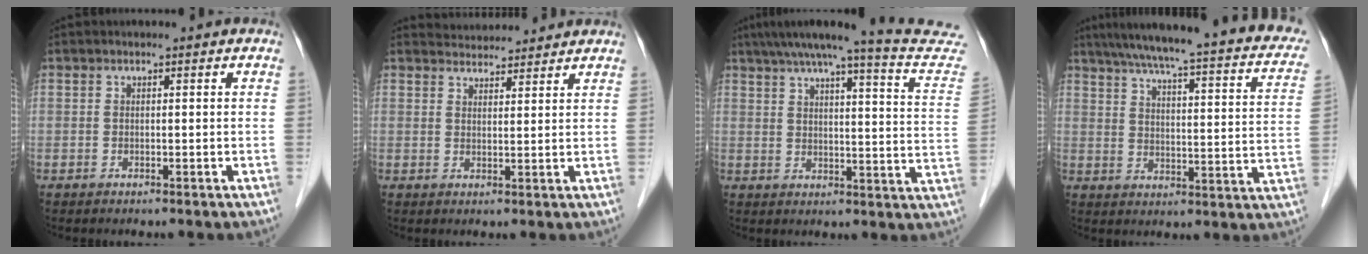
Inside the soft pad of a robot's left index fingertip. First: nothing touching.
{"total": 5.5, "force": [5.4, 0.9, 0.4], "torque": [-0.009, 0.024, 0.076]}
{"total": 18.9, "force": [17.3, -0.4, 7.5], "torque": [-0.103, -0.055, 0.199]}
{"total": 26.6, "force": [21.6, 3.6, 15.1], "torque": [-0.215, -0.006, 0.259]}